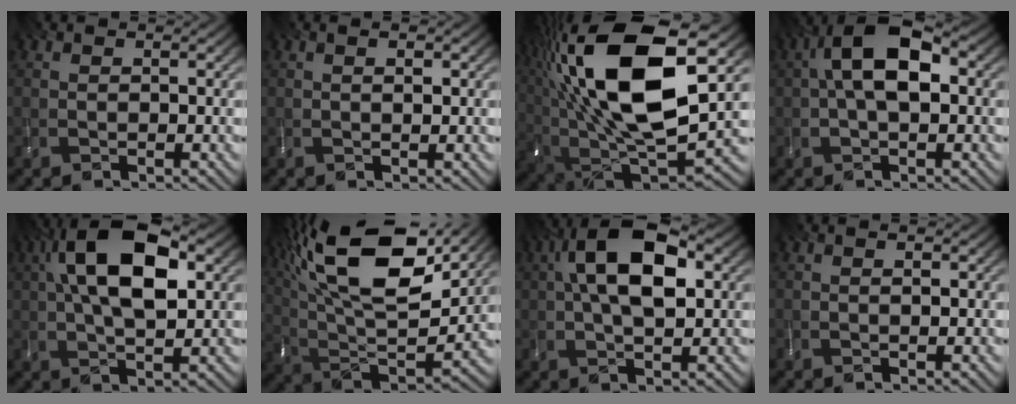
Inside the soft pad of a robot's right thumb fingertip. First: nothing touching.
{"total": 1.4, "force": [0.2, 0.3, 1.4], "torque": [-0.015, 0.000, 0.005]}
{"total": 21.0, "force": [6.1, 9.8, 17.6], "torque": [-0.374, 0.032, 0.104]}
{"total": 8.8, "force": [0.9, 4.2, 7.7], "torque": [-0.146, 0.018, 0.005]}
{"total": 12.9, "force": [3.0, 5.8, 11.2], "torque": [-0.207, 0.023, 0.045]}
{"total": 17.8, "force": [9.0, 7.6, 13.4], "torque": [-0.287, 0.023, 0.150]}
{"total": 11.2, "force": [2.1, 5.1, 9.8], "torque": [-0.178, 0.024, 0.026]}
{"total": 1.2, "force": [0.0, 0.3, 1.2], "torque": [-0.014, 0.002, 0.001]}